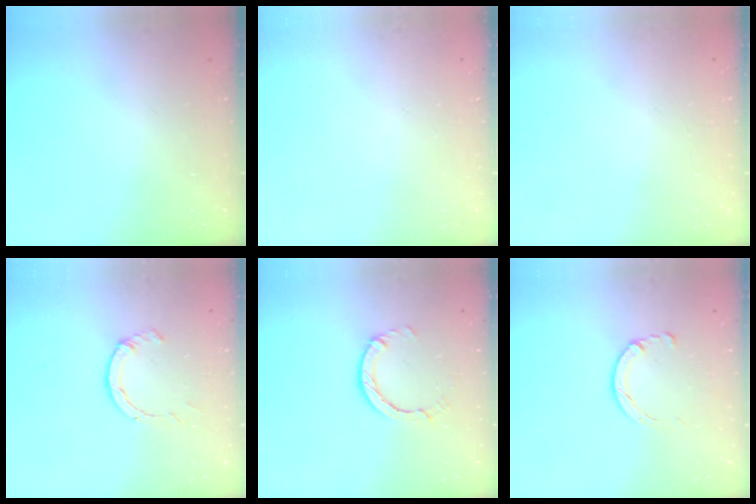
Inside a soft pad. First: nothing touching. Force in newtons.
{"total": 0.0}
{"total": 2.7, "press": 2.7, "slide": 0.2}
{"total": 2.3, "press": 2.3, "slide": 0.3}
{"total": 2.9, "press": 2.9, "slide": 0.5}
{"total": 2.9, "press": 2.8, "slide": 0.4}